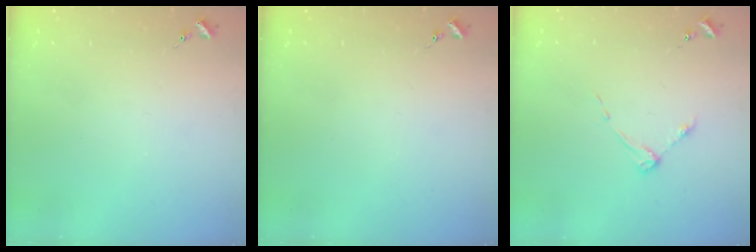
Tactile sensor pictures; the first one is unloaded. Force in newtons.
{"total": 0.0}
{"total": 4.3, "press": 4.3, "slide": 0.6}